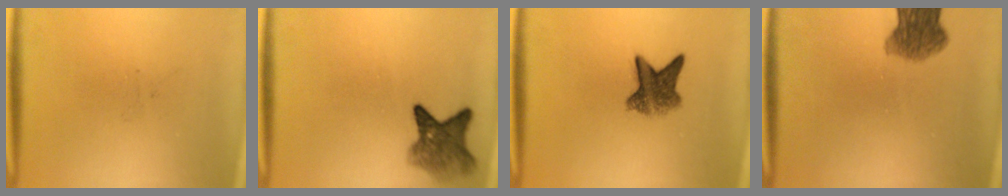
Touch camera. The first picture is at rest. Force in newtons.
{"total": 5.5}
{"total": 5.9}
{"total": 6.4}